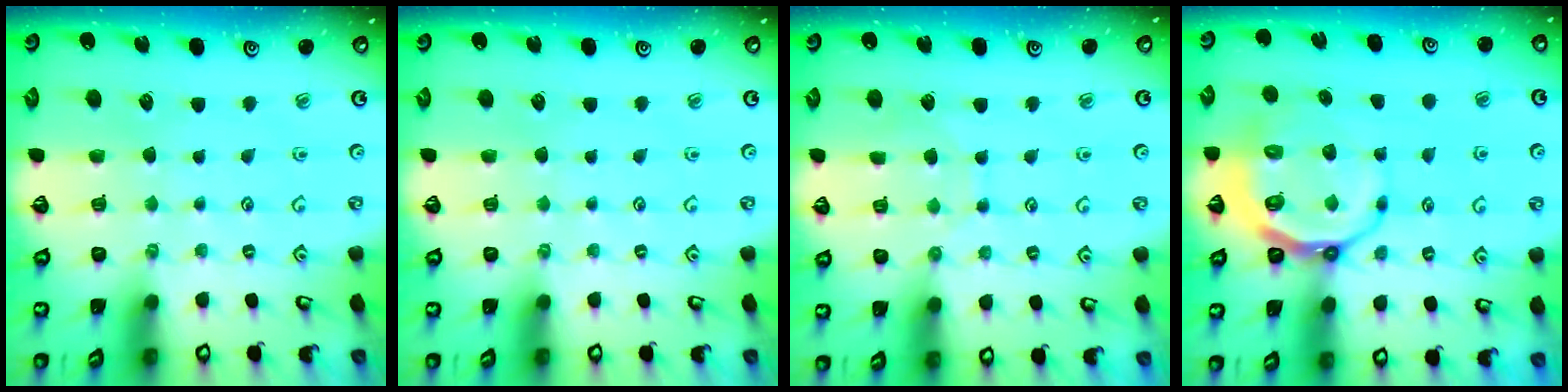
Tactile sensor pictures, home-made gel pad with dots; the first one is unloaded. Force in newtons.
{"total": 0.0}
{"total": 5.1, "press": 5.1, "slide": 0.4}
{"total": 9.6, "press": 9.0, "slide": 3.3}